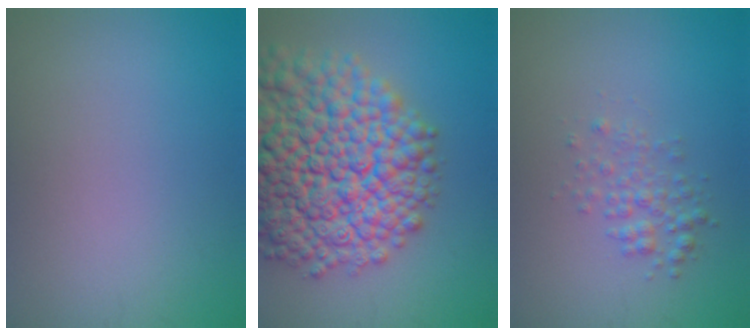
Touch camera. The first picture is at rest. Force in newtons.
{"total": 15.8, "press": 15.8, "slide": 0.7}
{"total": 2.0, "press": 2.0, "slide": 0.1}